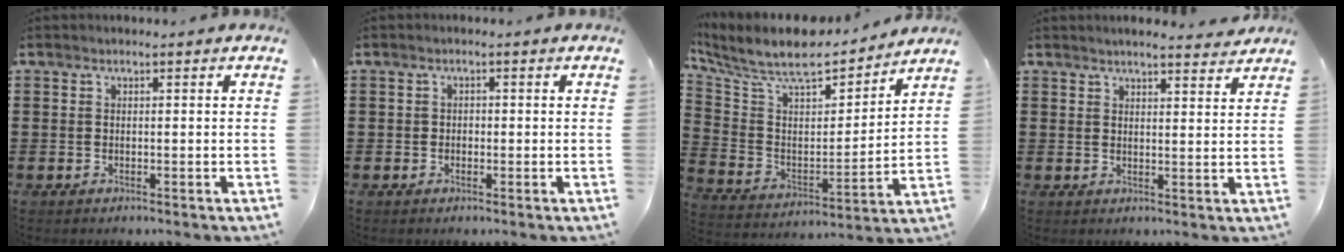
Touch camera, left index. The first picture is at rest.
{"total": 0.8, "force": [-0.1, 0.7, 0.4], "torque": [-0.010, 0.003, -0.004]}
{"total": 9.6, "force": [8.3, 2.3, 4.2], "torque": [-0.120, -0.060, 0.142]}
{"total": 2.8, "force": [2.7, -0.1, 0.4], "torque": [-0.016, -0.009, 0.051]}